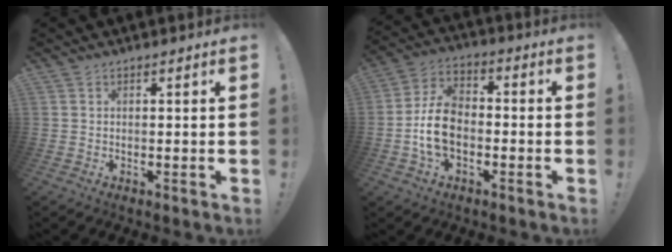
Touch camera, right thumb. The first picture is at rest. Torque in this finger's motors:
{"motor_torque": [0.27, 0.31, 0.04, 0.00, 0.10]}